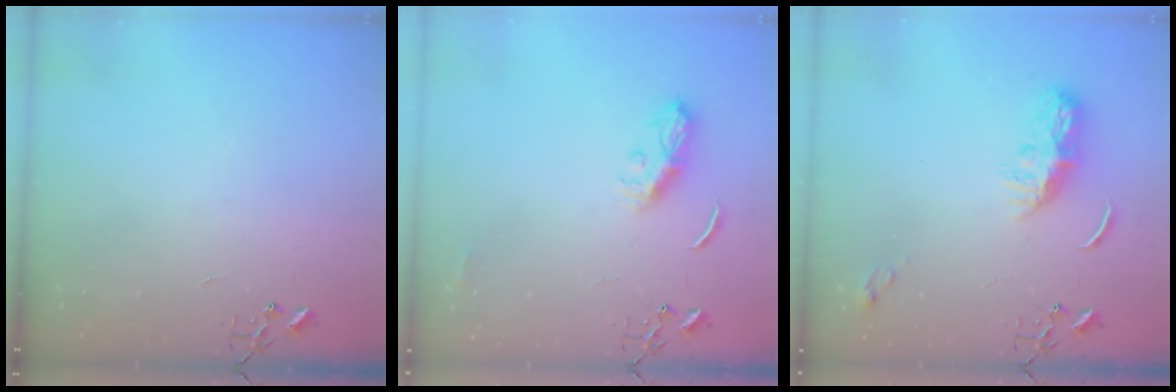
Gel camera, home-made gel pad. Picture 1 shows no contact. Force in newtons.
{"total": 8.4, "press": 8.4, "slide": 0.2}
{"total": 8.2, "press": 8.2, "slide": 0.4}